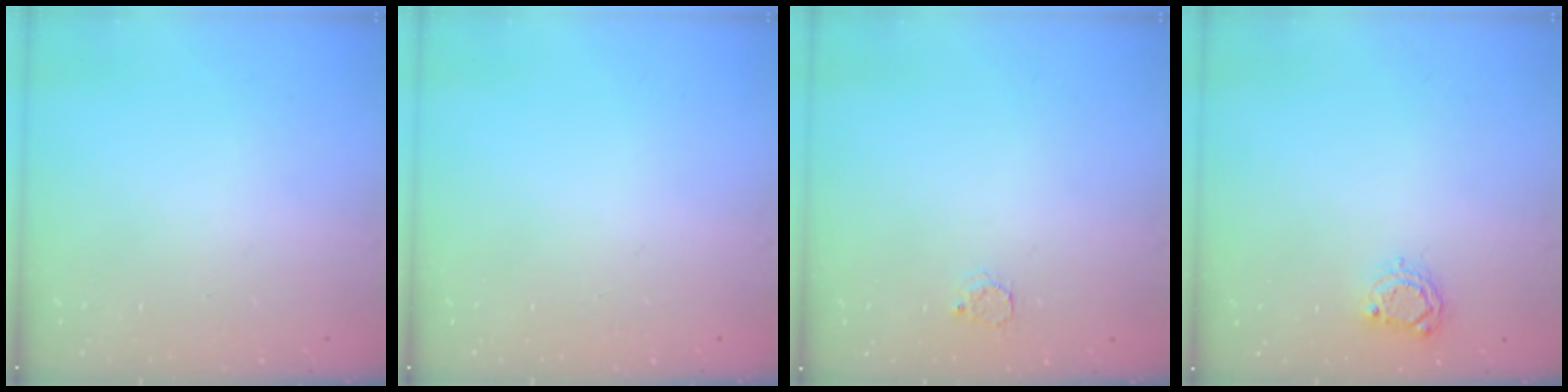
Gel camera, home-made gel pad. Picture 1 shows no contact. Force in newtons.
{"total": 0.0}
{"total": 2.4, "press": 2.4, "slide": 0.3}
{"total": 4.8, "press": 4.8, "slide": 0.3}